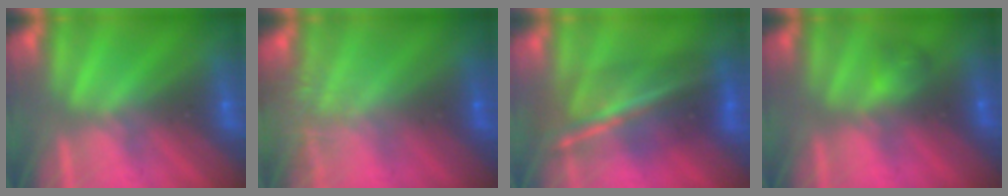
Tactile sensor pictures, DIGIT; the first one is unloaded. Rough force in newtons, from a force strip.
{"total": 5.5}
{"total": 7.4}
{"total": 2.0}